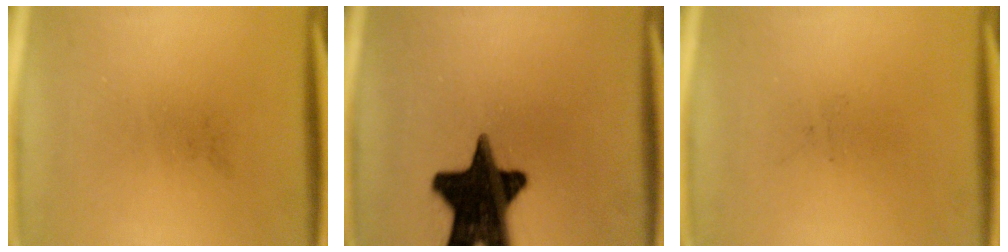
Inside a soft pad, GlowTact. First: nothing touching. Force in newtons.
{"total": 19.6}
{"total": 0.0}